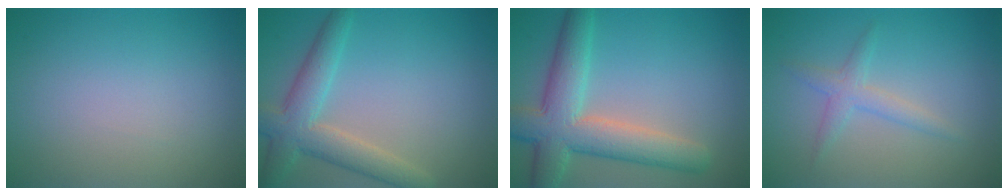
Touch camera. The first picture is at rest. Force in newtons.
{"total": 4.8, "press": 4.8, "slide": 0.1}
{"total": 7.3, "press": 7.3, "slide": 0.4}
{"total": 1.9, "press": 1.9, "slide": 0.1}